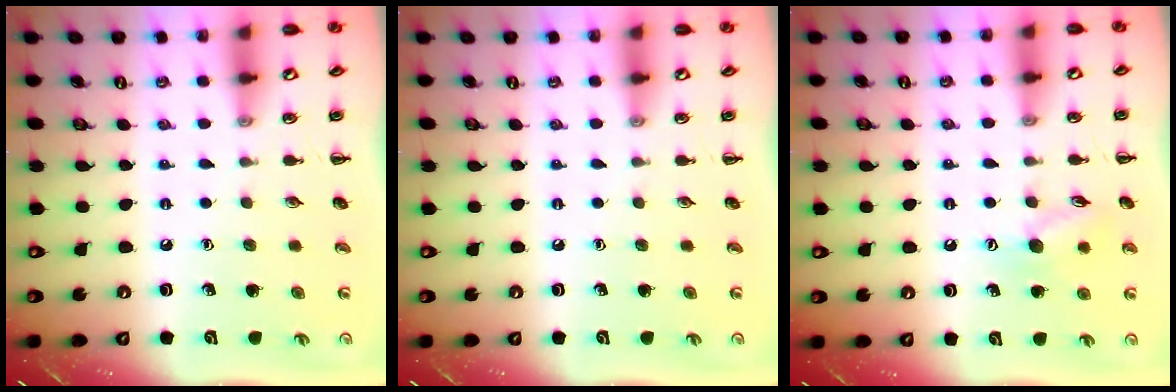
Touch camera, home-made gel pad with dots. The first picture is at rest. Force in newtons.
{"total": 0.0}
{"total": 9.1, "press": 9.0, "slide": 1.1}